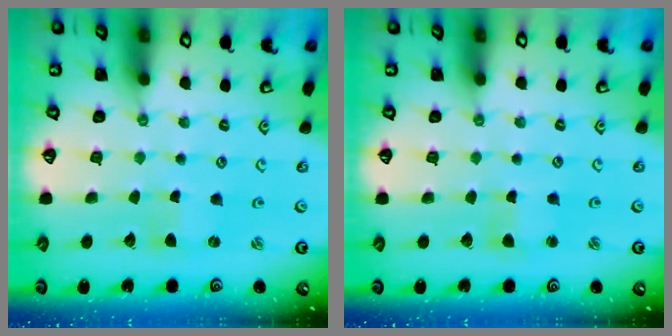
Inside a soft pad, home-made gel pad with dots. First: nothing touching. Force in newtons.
{"total": 1.4, "press": 1.4, "slide": 0.2}